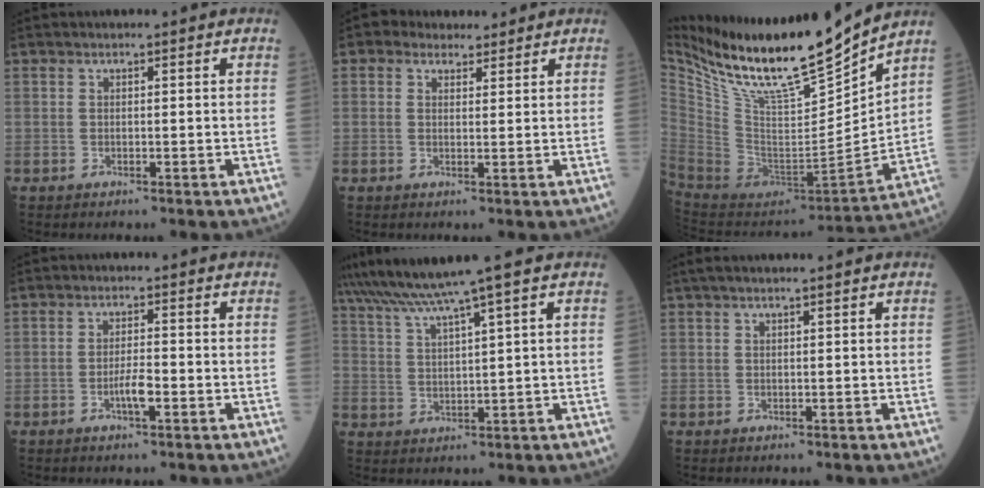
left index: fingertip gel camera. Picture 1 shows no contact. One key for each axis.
{"total": 3.8, "fx": 2.9, "fy": 2.3, "fz": 0.9, "tx": -0.013, "ty": 0.017, "tz": 0.044}
{"total": 21.3, "fx": 17.5, "fy": 1.8, "fz": 12.0, "tx": -0.216, "ty": -0.026, "tz": 0.323}
{"total": 3.0, "fx": -1.3, "fy": 0.5, "fz": 2.6, "tx": -0.051, "ty": -0.001, "tz": -0.026}
{"total": 7.9, "fx": 5.9, "fy": -2.2, "fz": 4.6, "tx": -0.087, "ty": 0.016, "tz": 0.108}
{"total": 3.1, "fx": 2.4, "fy": -0.3, "fz": 2.0, "tx": -0.030, "ty": 0.025, "tz": 0.040}